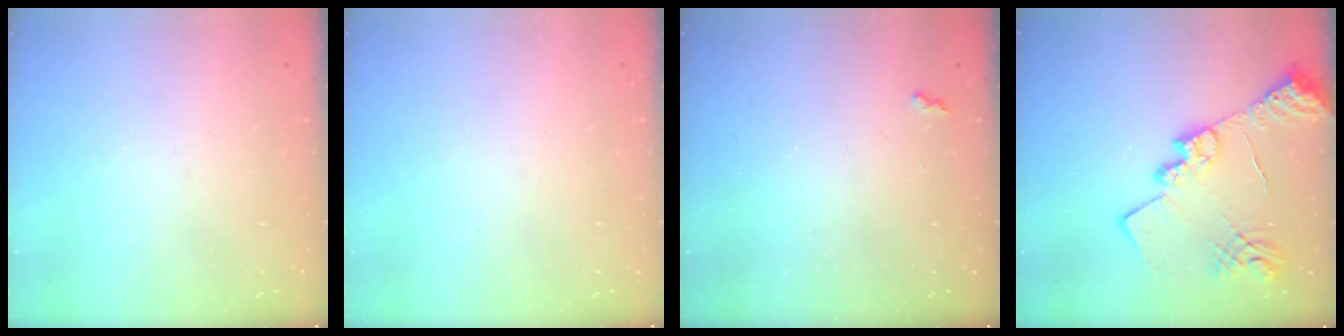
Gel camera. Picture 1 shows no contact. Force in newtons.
{"total": 0.0}
{"total": 1.9, "press": 1.8, "slide": 0.5}
{"total": 17.2, "press": 17.1, "slide": 1.7}